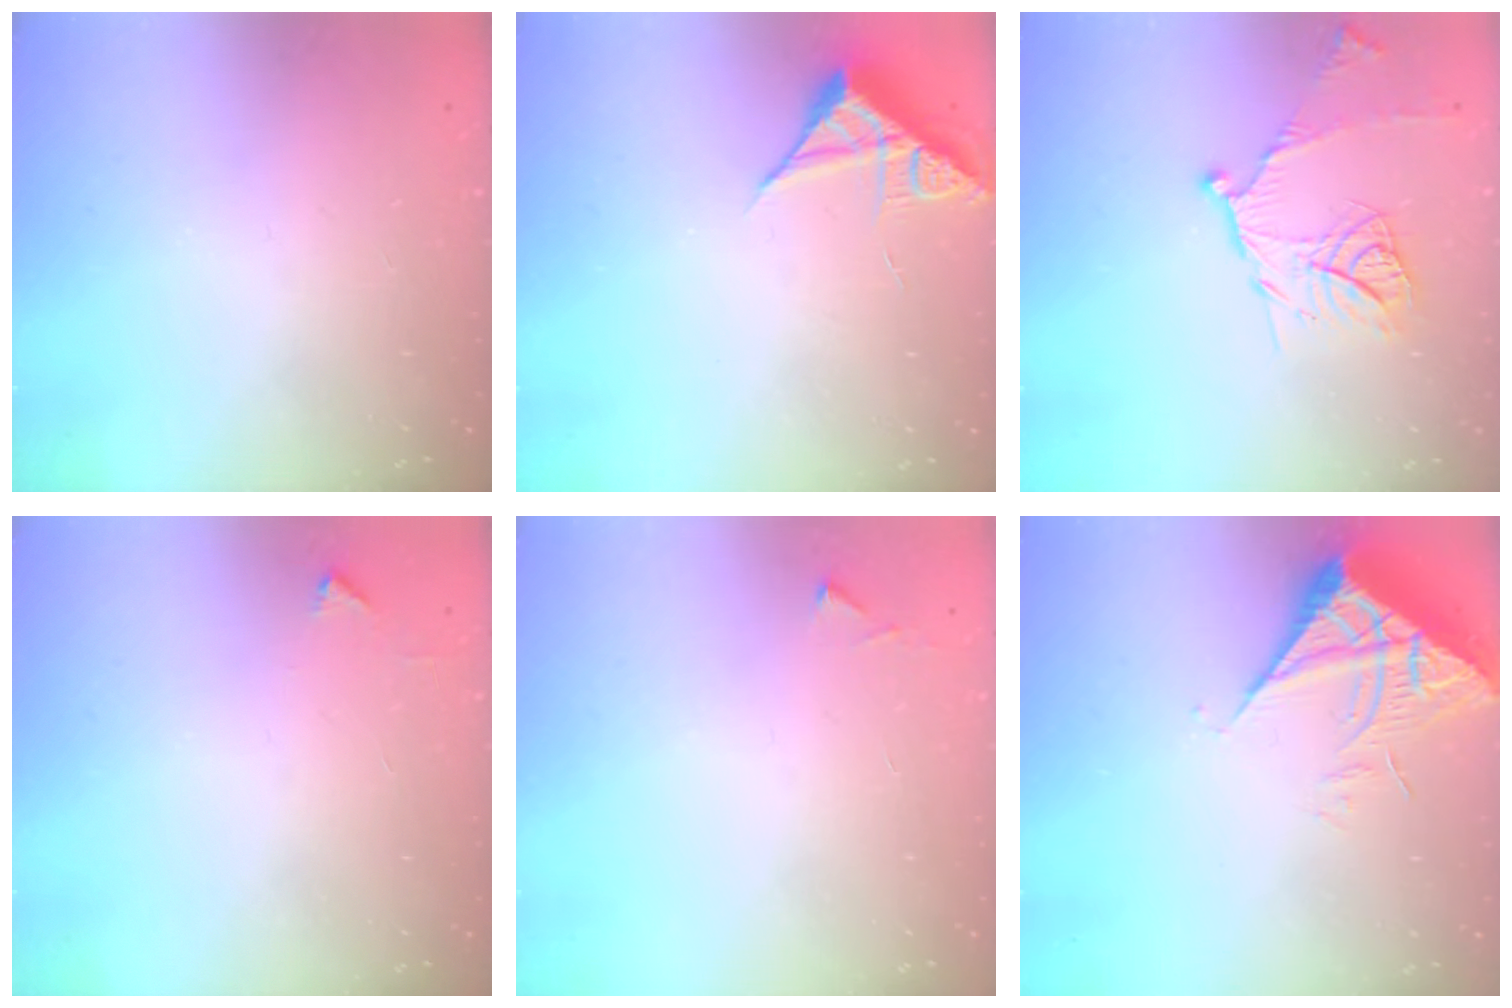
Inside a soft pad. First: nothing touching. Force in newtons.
{"total": 7.1, "press": 7.1, "slide": 0.3}
{"total": 12.4, "press": 12.4, "slide": 1.0}
{"total": 2.1, "press": 2.1, "slide": 0.3}
{"total": 4.8, "press": 4.8, "slide": 0.6}
{"total": 8.0, "press": 8.0, "slide": 0.8}